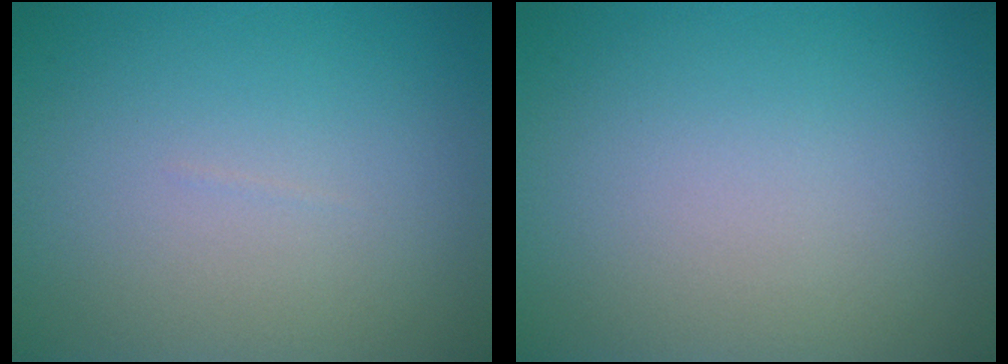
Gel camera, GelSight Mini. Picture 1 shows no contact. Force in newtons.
{"total": 0.0}